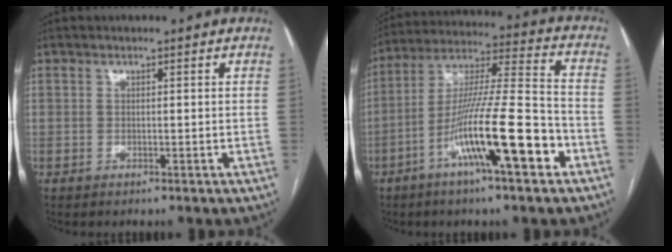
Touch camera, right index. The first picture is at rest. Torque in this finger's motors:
{"motor_torque": [1.23, -0.91, 0.86, 0.21]}